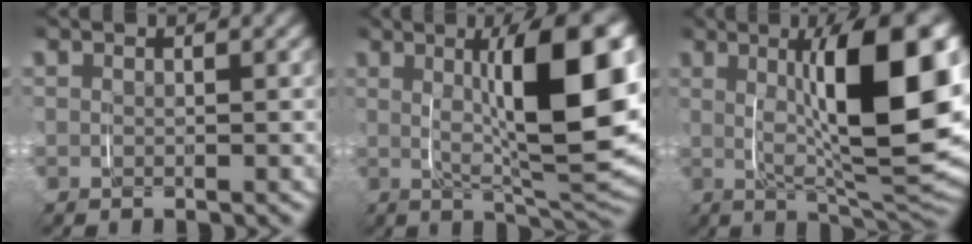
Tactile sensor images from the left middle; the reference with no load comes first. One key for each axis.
{"total": 11.7, "fx": 1.2, "fy": 3.1, "fz": 11.2, "tx": -0.166, "ty": 0.001, "tz": 0.026}
{"total": 12.8, "fx": 1.2, "fy": 3.7, "fz": 12.2, "tx": -0.179, "ty": -0.003, "tz": 0.028}